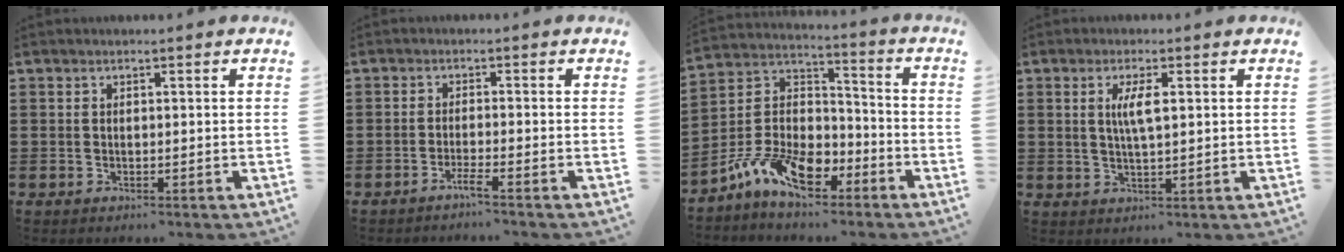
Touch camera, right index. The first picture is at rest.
{"total": 2.1, "force": [-1.7, -0.3, 1.3], "torque": [-0.022, 0.000, -0.031]}
{"total": 9.9, "force": [-6.2, 5.3, 5.7], "torque": [-0.141, 0.011, -0.124]}
{"total": 3.7, "force": [0.8, 0.7, 3.6], "torque": [-0.072, 0.003, 0.011]}